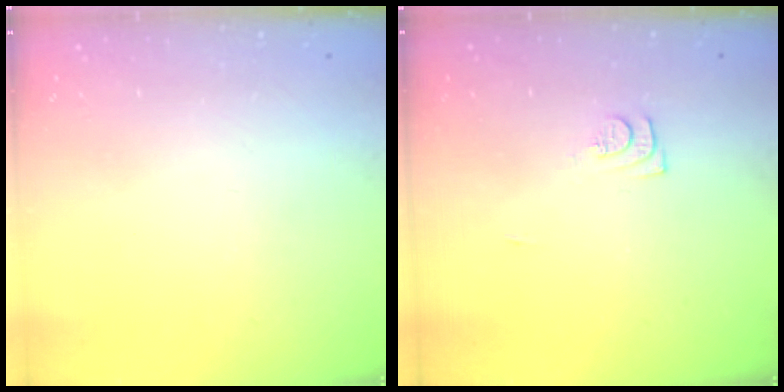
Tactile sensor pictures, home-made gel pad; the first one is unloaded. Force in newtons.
{"total": 7.0, "press": 7.0, "slide": 0.6}